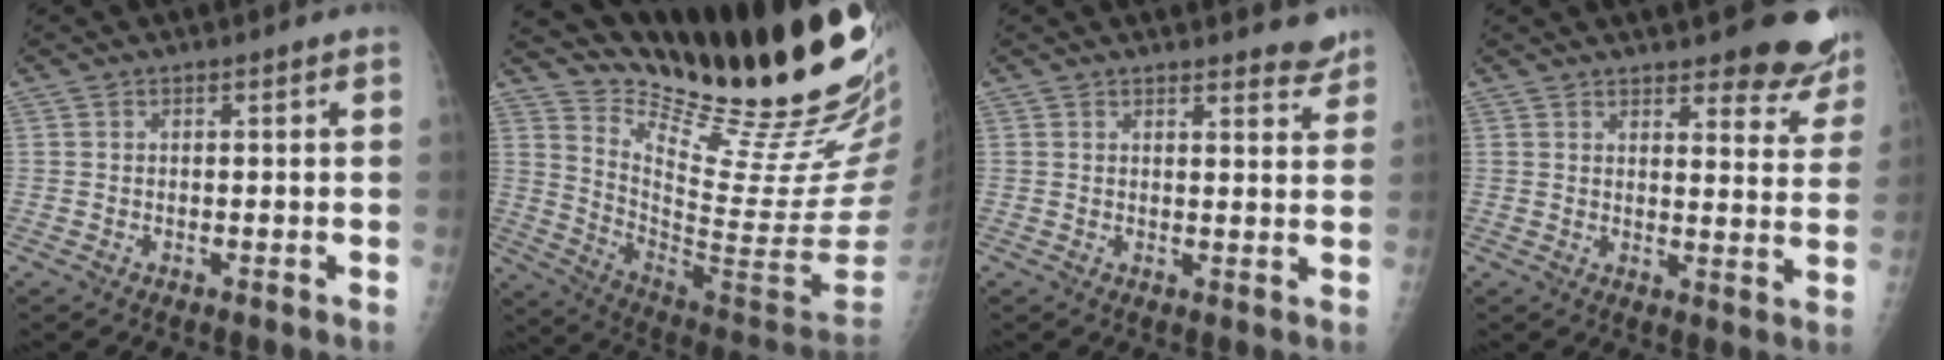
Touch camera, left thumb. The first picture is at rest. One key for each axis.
{"total": 27.1, "fx": 21.9, "fy": 3.8, "fz": 15.4, "tx": -0.210, "ty": -0.169, "tz": 0.328}
{"total": 4.3, "fx": 4.0, "fy": 1.0, "fz": 1.2, "tx": 0.001, "ty": -0.028, "tz": 0.040}
{"total": 11.3, "fx": 9.5, "fy": 3.2, "fz": 5.3, "tx": -0.025, "ty": -0.063, "tz": 0.106}